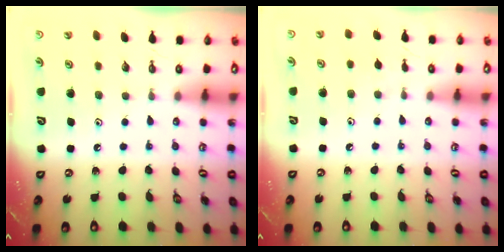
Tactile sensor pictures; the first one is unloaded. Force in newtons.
{"total": 4.3, "press": 4.2, "slide": 0.6}